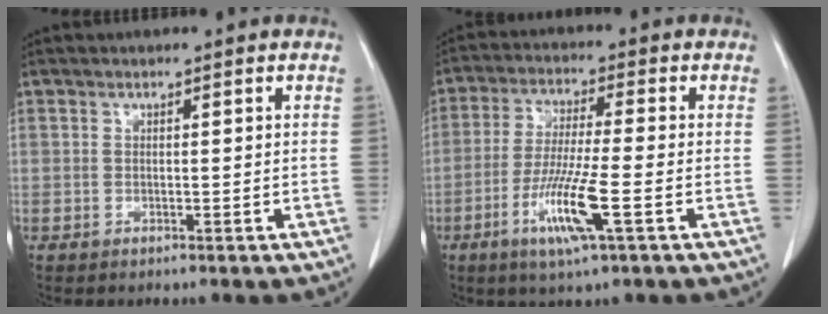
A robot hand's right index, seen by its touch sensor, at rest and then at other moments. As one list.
[{"total": 9.3, "force": [-3.6, -0.1, 8.6], "torque": [-0.167, -0.017, -0.068]}]